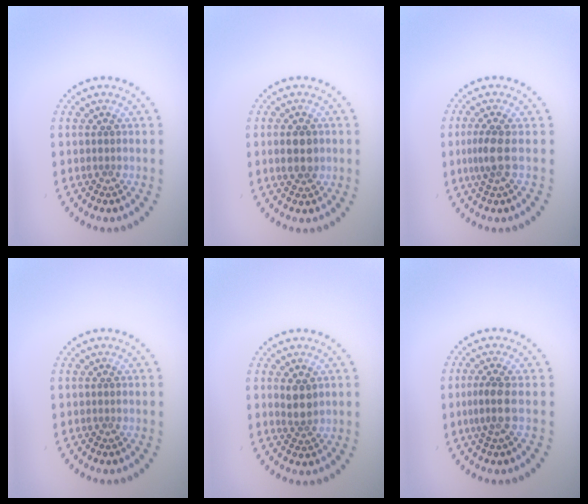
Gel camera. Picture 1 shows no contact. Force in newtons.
{"total": 2.8, "press": 2.8, "slide": 0.2}
{"total": 2.2, "press": 1.8, "slide": 1.3}
{"total": 0.0}
{"total": 2.1, "press": 1.9, "slide": 0.8}
{"total": 2.3, "press": 1.9, "slide": 1.2}